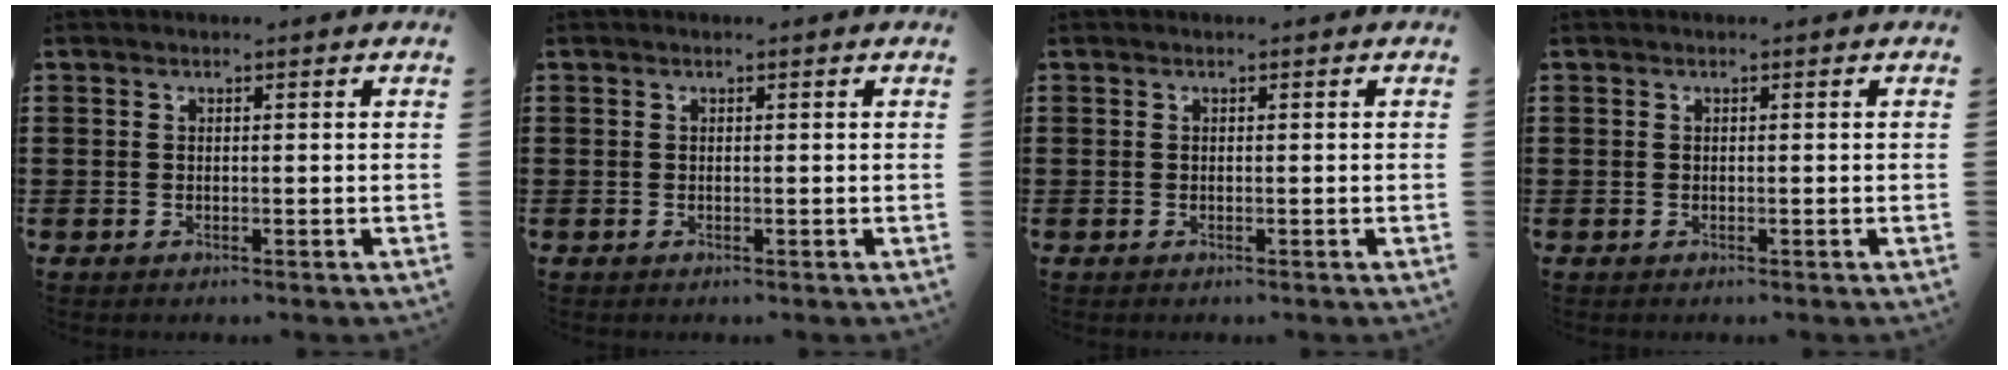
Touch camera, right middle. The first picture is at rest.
{"total": 0.0}
{"total": 0.0}
{"total": 0.0}